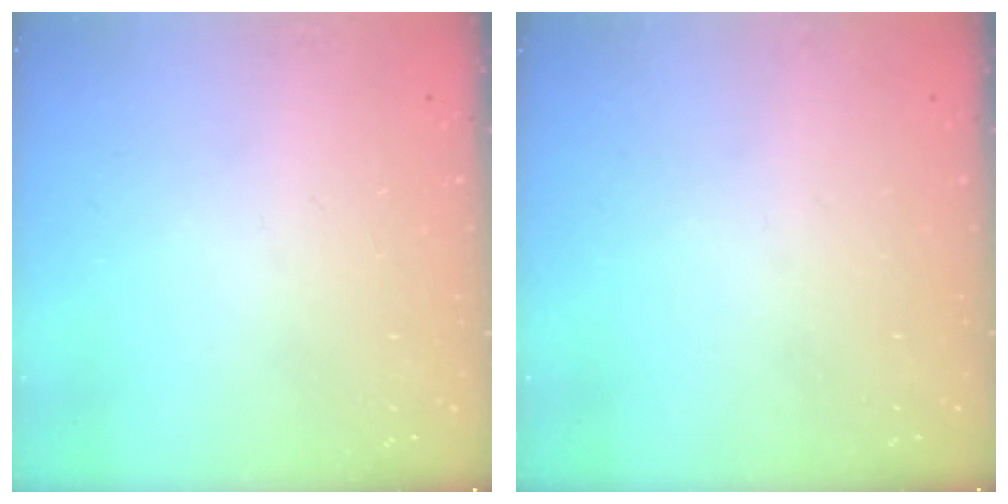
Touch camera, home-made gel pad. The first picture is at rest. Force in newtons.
{"total": 0.0}